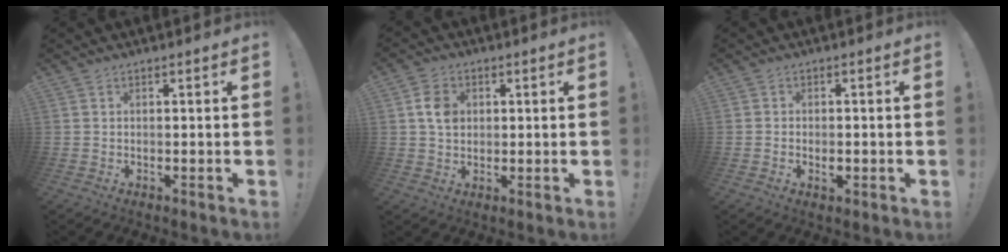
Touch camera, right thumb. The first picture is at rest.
{"total": 6.9, "force": [1.3, 5.6, 3.8], "torque": [-0.054, 0.008, 0.027]}
{"total": 2.3, "force": [-1.0, 1.4, 1.5], "torque": [-0.012, 0.002, -0.017]}